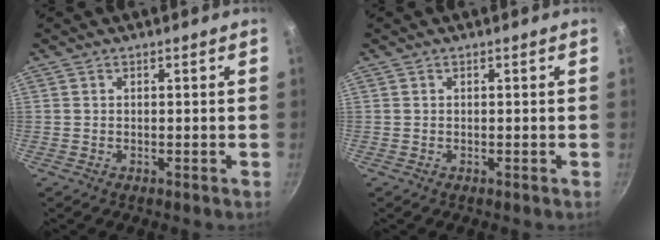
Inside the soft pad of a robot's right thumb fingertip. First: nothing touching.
{"total": 0.0}